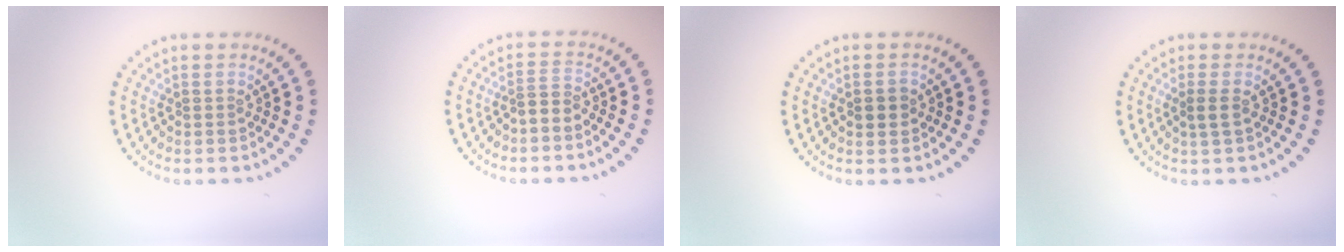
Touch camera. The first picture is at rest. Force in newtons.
{"total": 1.6, "press": 1.2, "slide": 1.1}
{"total": 1.8, "press": 1.8, "slide": 0.1}
{"total": 1.2, "press": 1.1, "slide": 0.5}